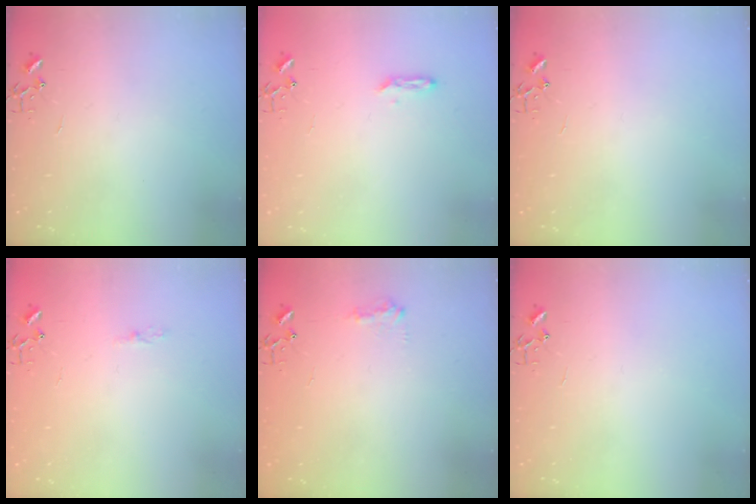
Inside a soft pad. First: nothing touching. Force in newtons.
{"total": 4.1, "press": 4.0, "slide": 0.6}
{"total": 0.0}
{"total": 3.3, "press": 3.3, "slide": 0.4}
{"total": 7.9, "press": 7.9, "slide": 0.6}
{"total": 0.0}